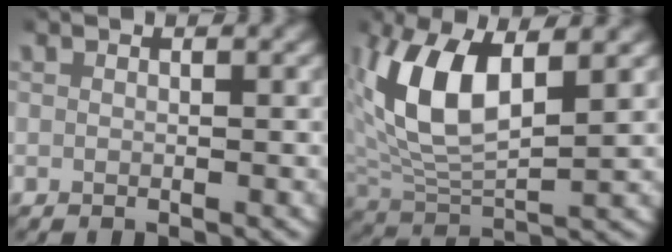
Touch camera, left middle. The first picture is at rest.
{"total": 7.2, "force": [2.0, 3.8, 5.8], "torque": [-0.139, 0.001, 0.041]}